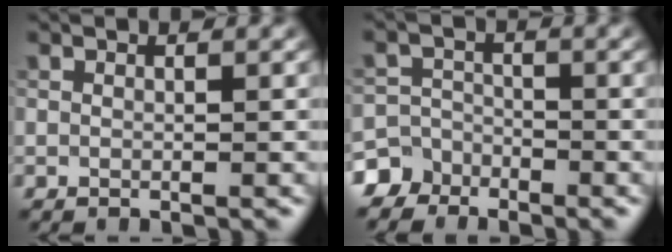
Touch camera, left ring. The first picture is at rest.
{"total": 5.8, "force": [-4.4, 3.7, 0.2], "torque": [0.014, -0.011, -0.085]}